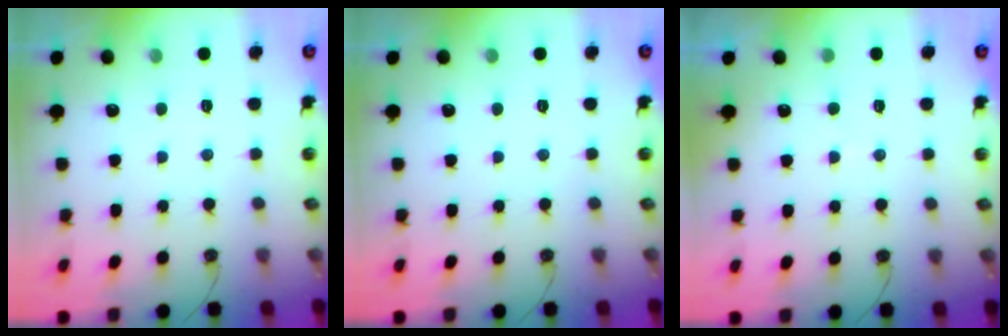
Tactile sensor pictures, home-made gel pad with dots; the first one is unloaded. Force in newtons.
{"total": 0.0}
{"total": 3.8, "press": 3.8, "slide": 0.4}